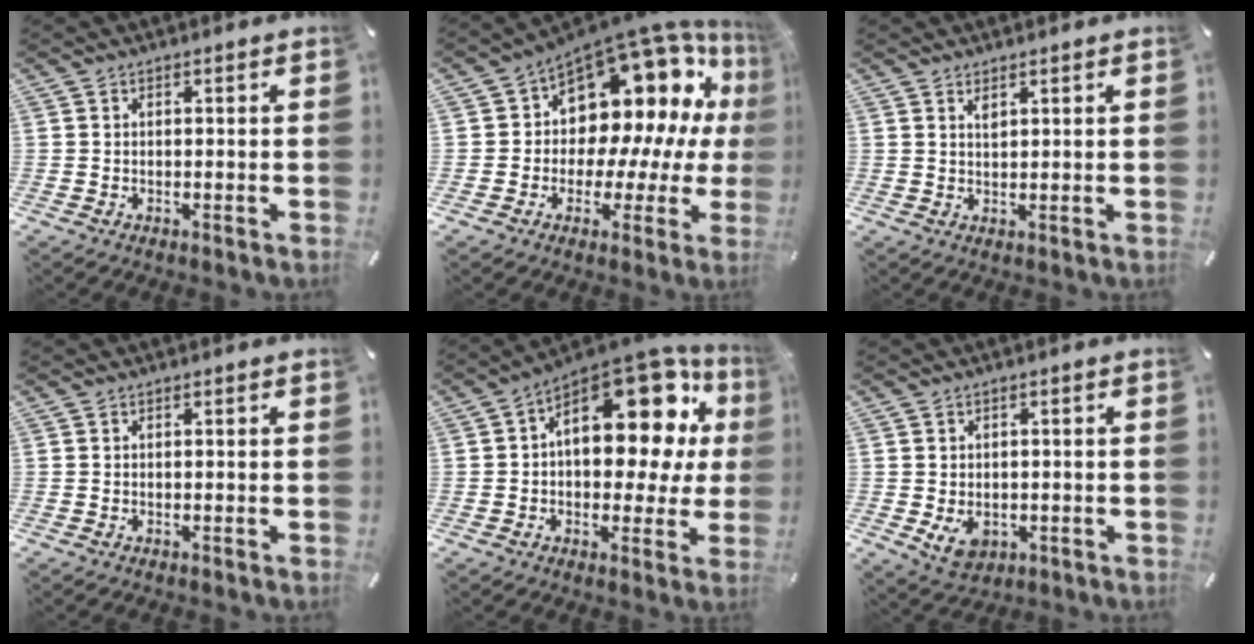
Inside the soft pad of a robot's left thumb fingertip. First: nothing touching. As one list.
[{"total": 14.4, "force": [7.7, 9.7, 7.4], "torque": [-0.103, -0.090, 0.133]}, {"total": 1.4, "force": [1.1, 0.4, 0.8], "torque": [-0.017, -0.001, 0.019]}, {"total": 0.0}, {"total": 21.6, "force": [8.2, 11.8, 16.1], "torque": [-0.205, -0.065, 0.139]}, {"total": 5.5, "force": [-1.3, 4.3, 3.1], "torque": [-0.053, -0.003, -0.025]}]